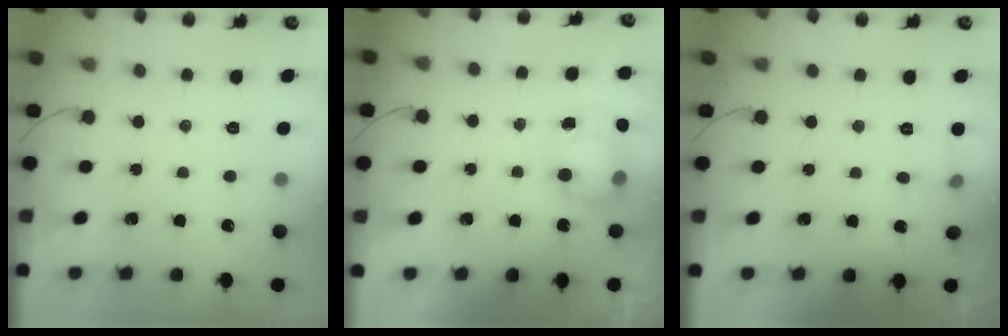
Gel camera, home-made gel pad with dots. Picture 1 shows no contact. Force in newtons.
{"total": 8.0, "press": 8.0, "slide": 0.4}
{"total": 6.9, "press": 3.6, "slide": 5.9}